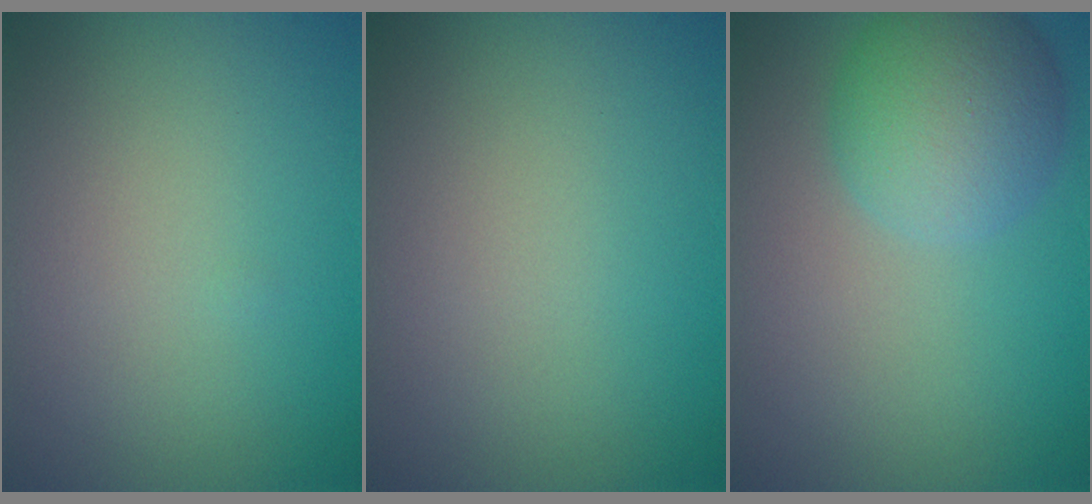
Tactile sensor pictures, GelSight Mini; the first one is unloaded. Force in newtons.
{"total": 0.0}
{"total": 5.0, "press": 5.0, "slide": 0.3}